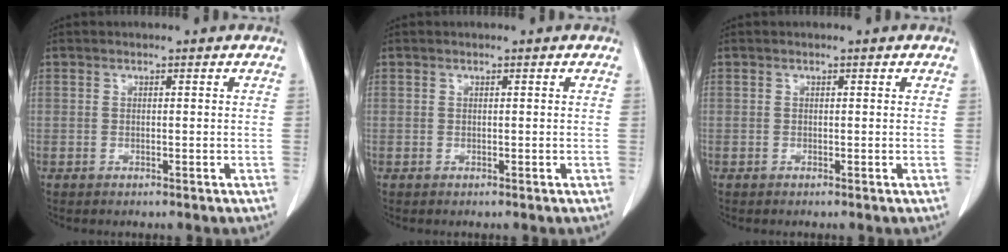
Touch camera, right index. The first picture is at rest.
{"total": 0.0}
{"total": 0.0}